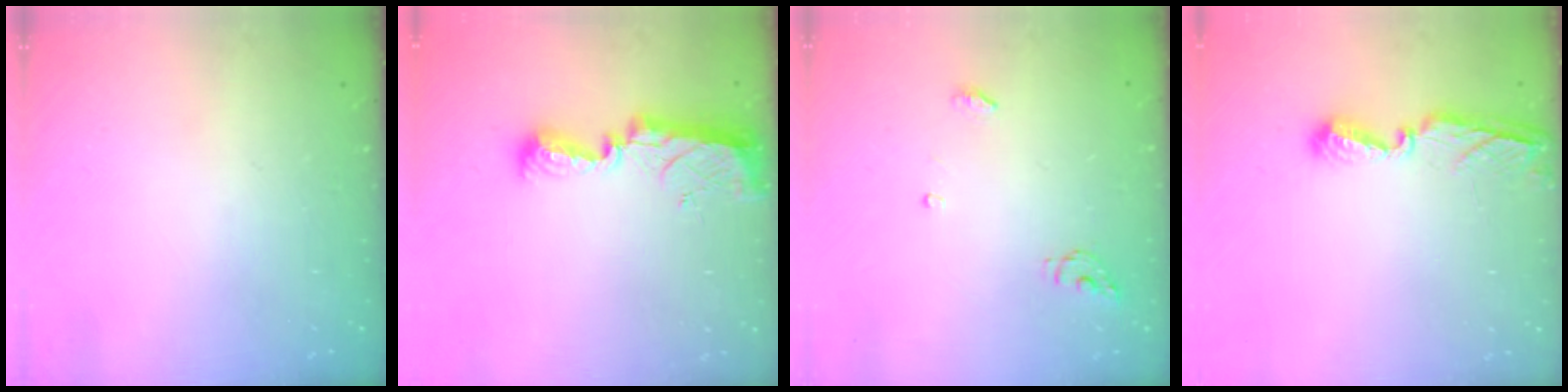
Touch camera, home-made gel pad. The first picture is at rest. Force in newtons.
{"total": 9.4, "press": 9.4, "slide": 0.4}
{"total": 4.3, "press": 4.3, "slide": 0.4}
{"total": 8.0, "press": 7.9, "slide": 1.0}